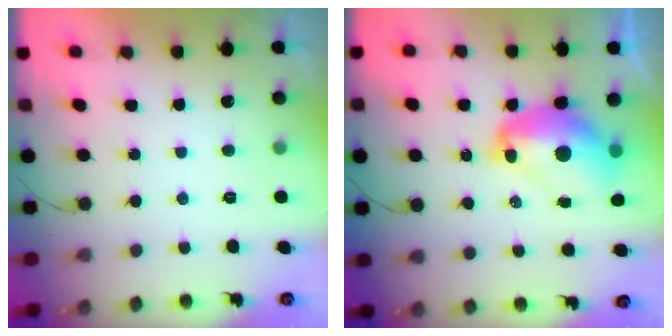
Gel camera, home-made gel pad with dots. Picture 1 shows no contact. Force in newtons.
{"total": 13.9, "press": 13.8, "slide": 1.7}